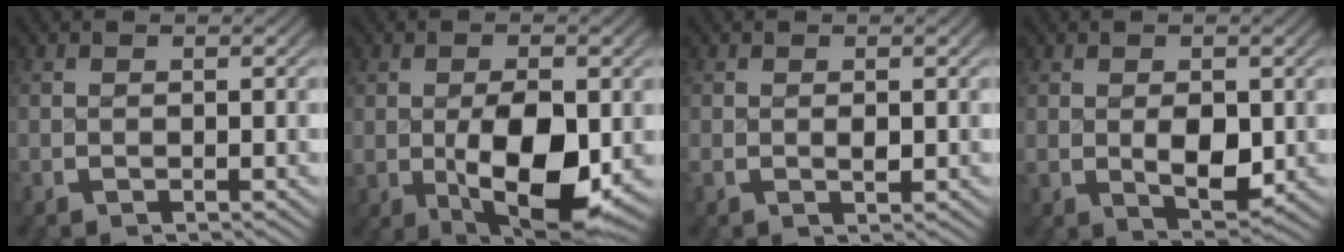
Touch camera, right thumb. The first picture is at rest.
{"total": 9.8, "force": [-1.3, 5.2, 8.2], "torque": [-0.147, -0.039, 0.000]}
{"total": 1.1, "force": [0.1, 0.8, 0.8], "torque": [-0.020, -0.006, 0.006]}
{"total": 4.3, "force": [0.0, 2.5, 3.5], "torque": [-0.063, -0.023, 0.011]}